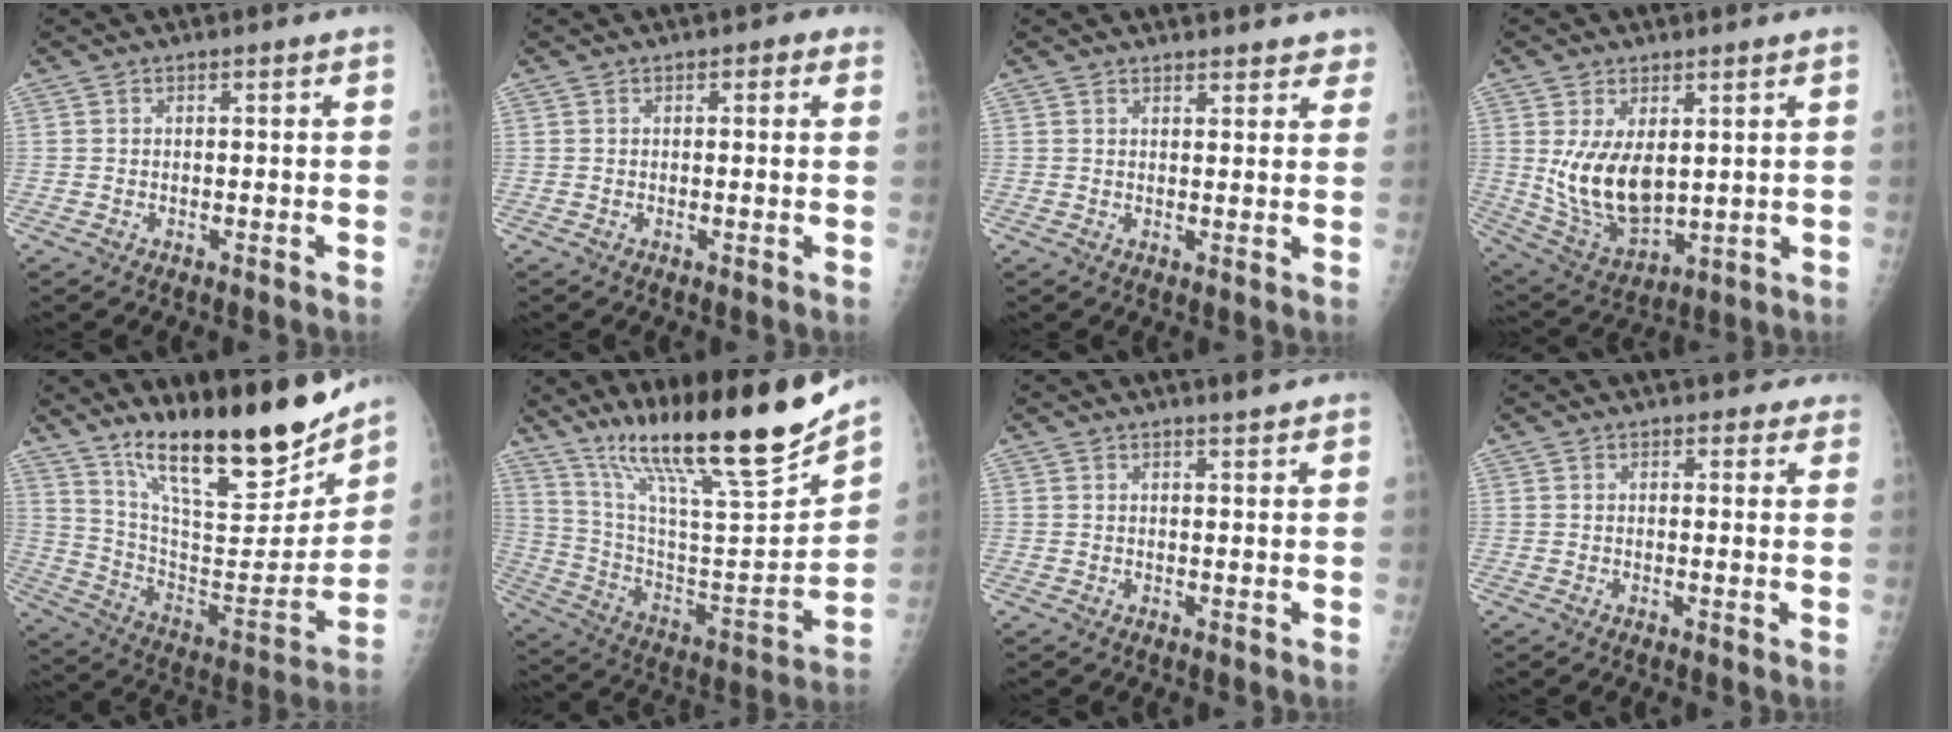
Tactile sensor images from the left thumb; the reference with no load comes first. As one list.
[{"total": 2.1, "force": [1.1, 1.0, 1.5], "torque": [-0.008, 0.000, 0.009]}, {"total": 5.7, "force": [5.1, 2.0, 1.5], "torque": [0.020, -0.020, 0.053]}, {"total": 11.7, "force": [2.3, 6.6, 9.4], "torque": [-0.155, -0.027, 0.066]}, {"total": 24.3, "force": [18.2, 6.2, 14.8], "torque": [-0.196, -0.099, 0.306]}, {"total": 26.7, "force": [20.1, 3.0, 17.2], "torque": [-0.262, -0.089, 0.345]}, {"total": 2.1, "force": [1.8, 0.2, 1.0], "torque": [-0.012, -0.012, 0.026]}, {"total": 3.6, "force": [3.2, 1.5, 0.6], "torque": [0.025, -0.014, 0.026]}]